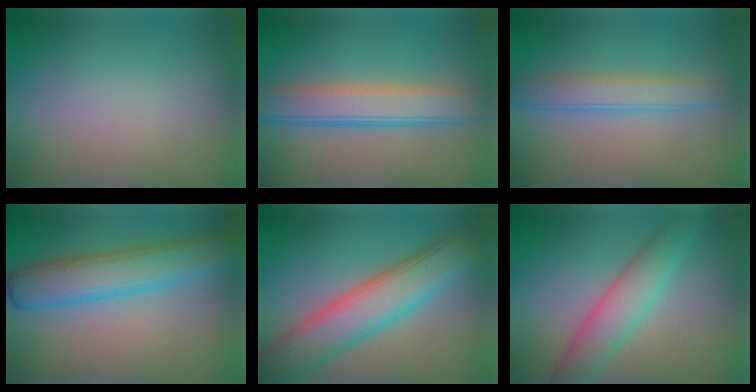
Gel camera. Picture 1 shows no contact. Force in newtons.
{"total": 5.6, "press": 5.6, "slide": 0.1}
{"total": 3.2, "press": 3.2, "slide": 0.1}
{"total": 5.5, "press": 5.4, "slide": 0.3}
{"total": 8.1, "press": 8.1, "slide": 0.5}
{"total": 5.1, "press": 5.1, "slide": 0.1}